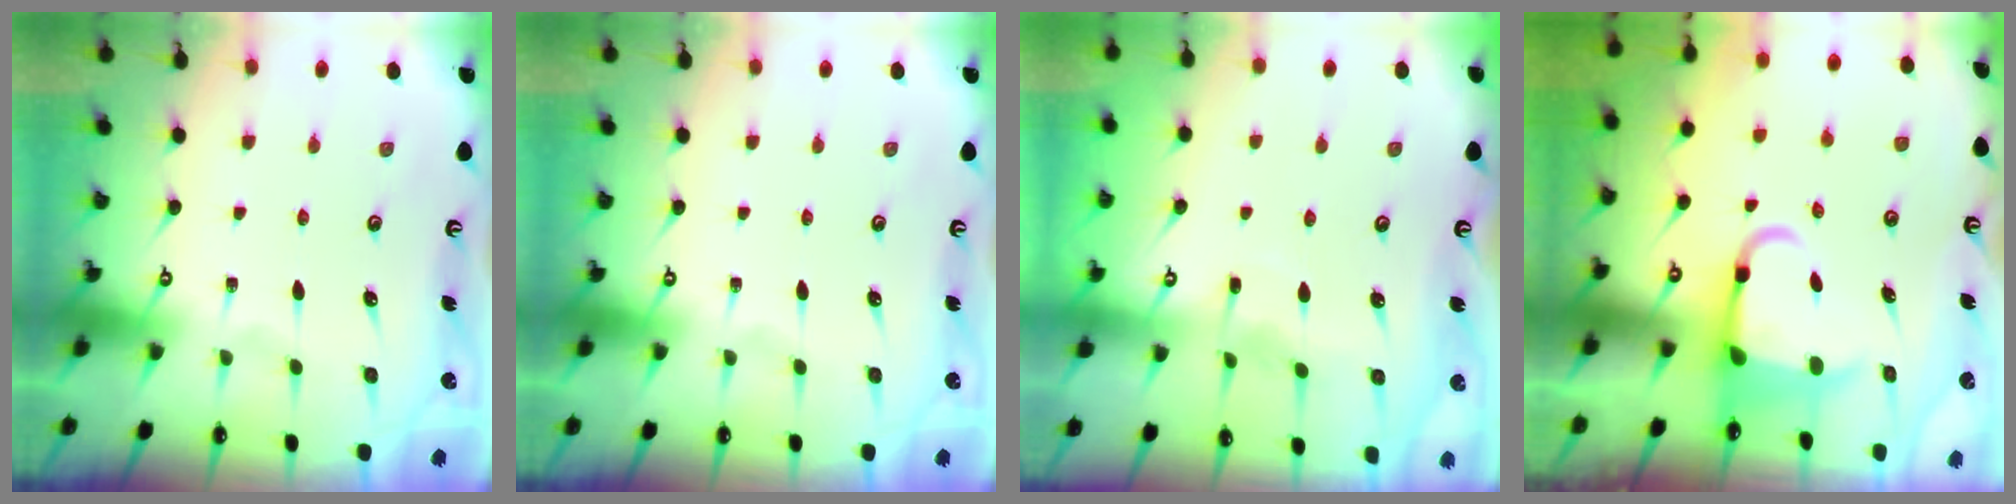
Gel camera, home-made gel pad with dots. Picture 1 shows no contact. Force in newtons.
{"total": 0.0}
{"total": 2.8, "press": 2.8, "slide": 0.3}
{"total": 5.4, "press": 5.2, "slide": 1.3}